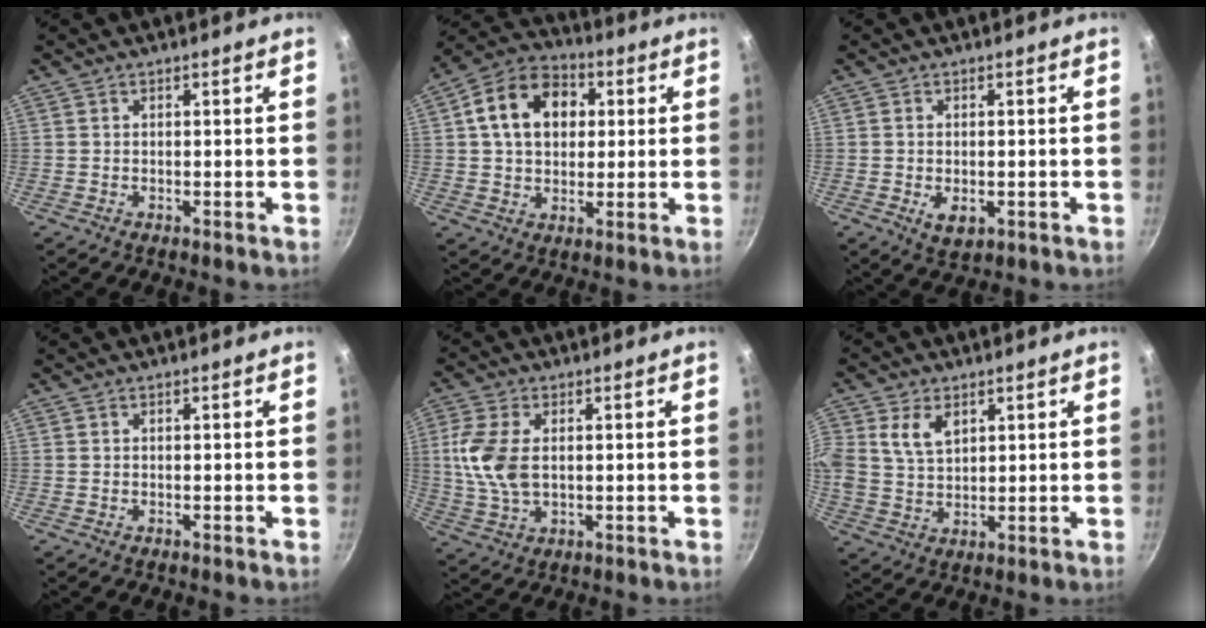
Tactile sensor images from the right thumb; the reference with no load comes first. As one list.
[{"total": 14.4, "force": [3.2, 10.6, 9.2], "torque": [-0.131, 0.020, 0.038]}, {"total": 4.0, "force": [-0.9, 2.4, 3.0], "torque": [-0.046, -0.009, -0.010]}, {"total": 0.0}, {"total": 9.6, "force": [1.0, 5.6, 7.8], "torque": [-0.165, -0.001, 0.020]}, {"total": 7.5, "force": [2.9, 5.1, 4.8], "torque": [-0.087, -0.007, 0.055]}]